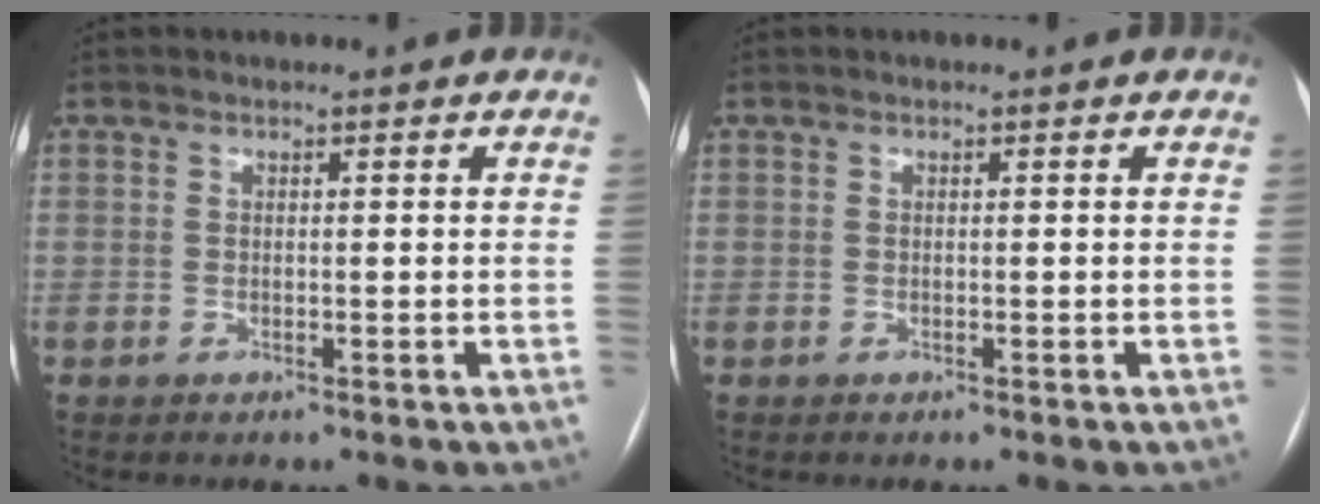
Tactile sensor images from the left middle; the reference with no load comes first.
{"total": 0.0}